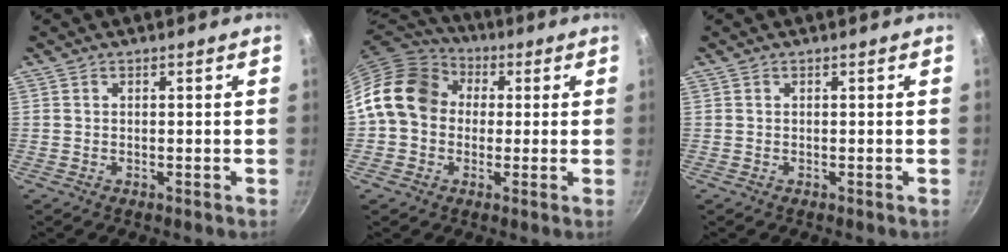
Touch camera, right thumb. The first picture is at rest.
{"total": 14.0, "force": [1.7, 11.7, 7.5], "torque": [-0.100, 0.029, 0.012]}
{"total": 0.0}